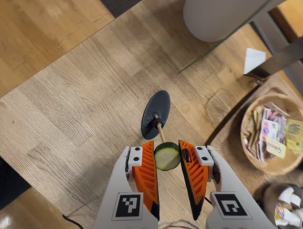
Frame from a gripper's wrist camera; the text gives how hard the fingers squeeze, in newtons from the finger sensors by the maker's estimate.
{"total": 9.5, "left": 10.1, "right": 8.8}